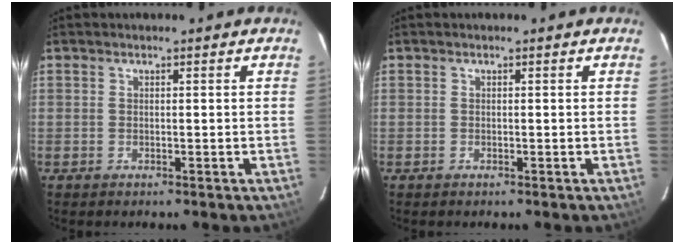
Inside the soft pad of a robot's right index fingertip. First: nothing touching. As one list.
[{"total": 0.0}]